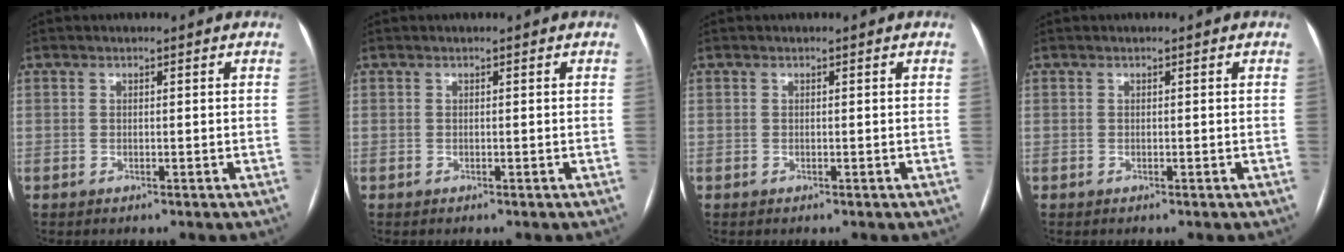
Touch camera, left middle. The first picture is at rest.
{"total": 0.0}
{"total": 0.0}
{"total": 0.0}